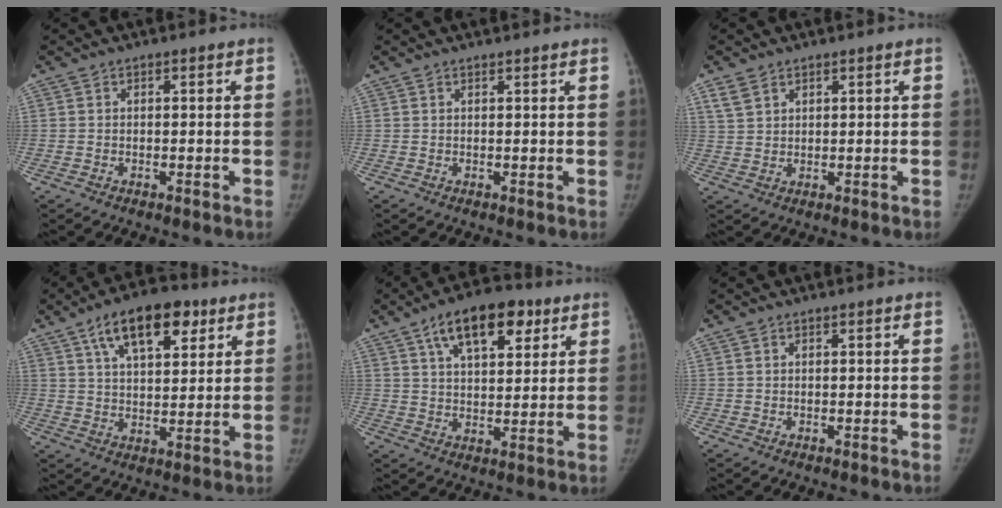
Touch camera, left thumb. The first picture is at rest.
{"total": 1.3, "force": [1.2, 0.1, 0.4], "torque": [0.001, 0.006, 0.020]}
{"total": 3.4, "force": [2.2, 2.2, 1.4], "torque": [-0.024, -0.006, 0.051]}
{"total": 13.8, "force": [7.3, 6.6, 9.8], "torque": [-0.125, -0.016, 0.118]}
{"total": 13.7, "force": [7.1, 6.6, 9.7], "torque": [-0.120, -0.013, 0.113]}
{"total": 0.0}